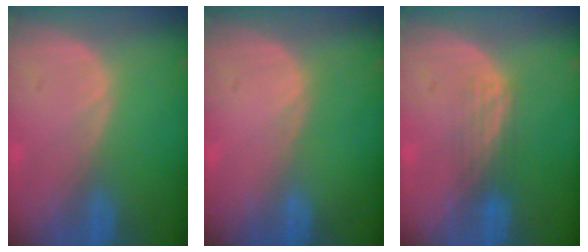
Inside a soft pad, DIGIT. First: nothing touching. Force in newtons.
{"total": 0.0}
{"total": 2.7, "press": 2.6, "slide": 0.8}